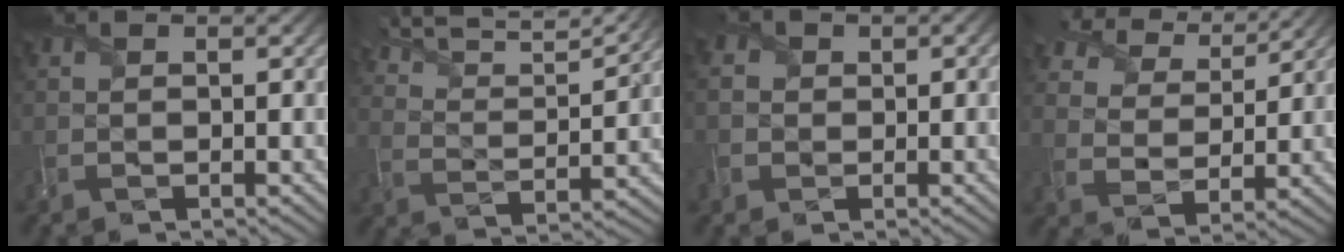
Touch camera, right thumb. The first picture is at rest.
{"total": 10.4, "force": [8.8, 2.4, 5.0], "torque": [-0.117, 0.009, 0.147]}
{"total": 3.5, "force": [0.2, 3.4, 0.8], "torque": [-0.030, 0.007, -0.017]}
{"total": 9.3, "force": [7.0, 4.7, 3.9], "torque": [-0.098, 0.002, 0.125]}